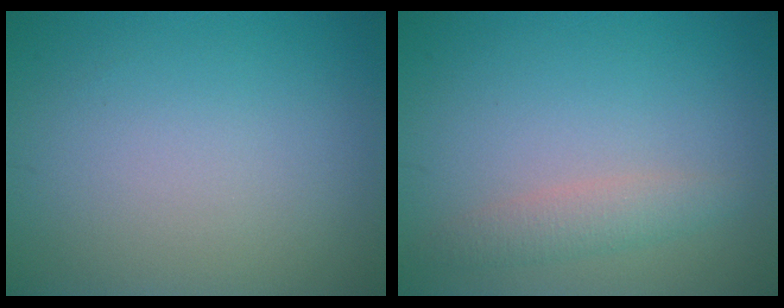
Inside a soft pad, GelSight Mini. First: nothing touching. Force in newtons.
{"total": 2.0, "press": 2.0, "slide": 0.1}